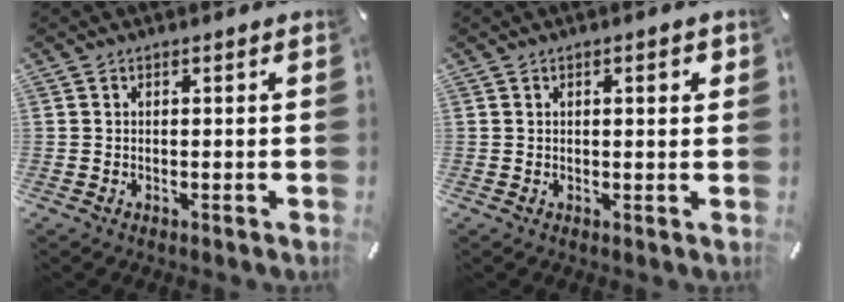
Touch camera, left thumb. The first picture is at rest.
{"total": 2.0, "force": [0.7, 0.6, 1.8], "torque": [-0.027, 0.002, 0.008]}